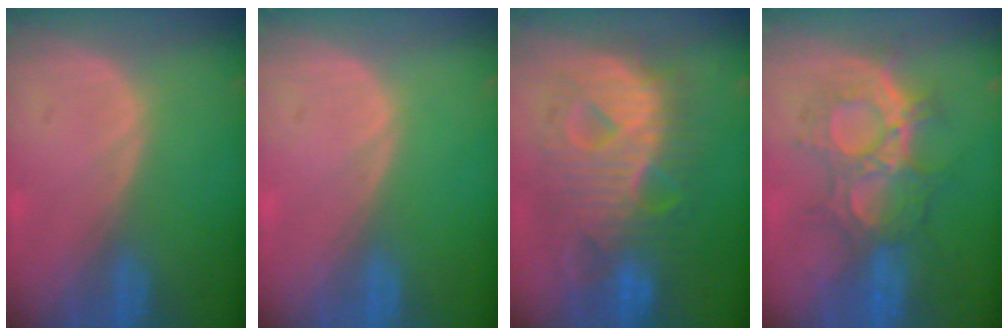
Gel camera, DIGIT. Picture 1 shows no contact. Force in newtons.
{"total": 0.0}
{"total": 12.6, "press": 12.6, "slide": 1.2}
{"total": 8.9, "press": 8.9, "slide": 0.3}